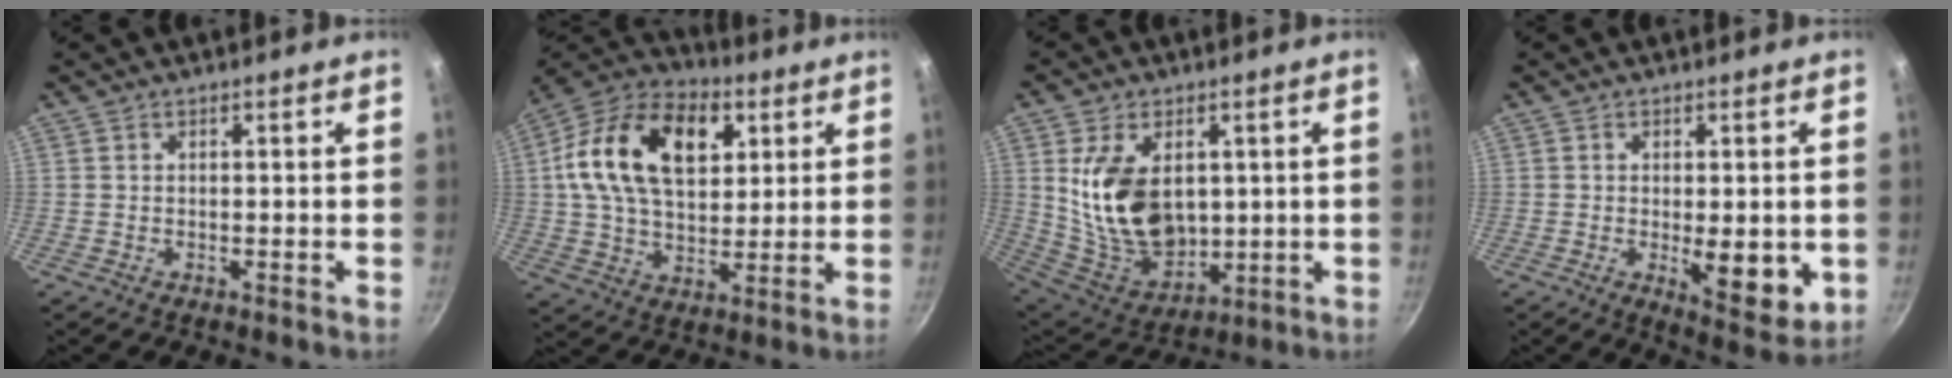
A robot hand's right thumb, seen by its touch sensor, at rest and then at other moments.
{"total": 20.9, "force": [5.8, 13.3, 15.0], "torque": [-0.240, 0.005, 0.086]}
{"total": 17.1, "force": [2.7, 11.4, 12.4], "torque": [-0.197, -0.033, 0.072]}
{"total": 9.4, "force": [-1.2, 3.8, 8.5], "torque": [-0.101, -0.021, -0.008]}